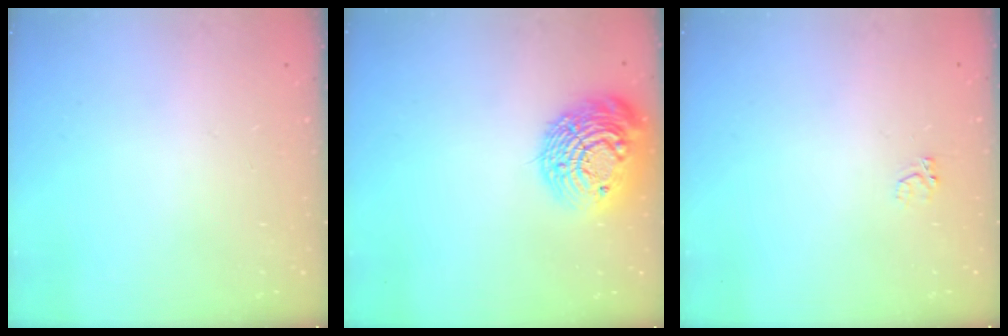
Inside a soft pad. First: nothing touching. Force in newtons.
{"total": 17.0, "press": 16.9, "slide": 1.4}
{"total": 2.4, "press": 2.3, "slide": 0.5}